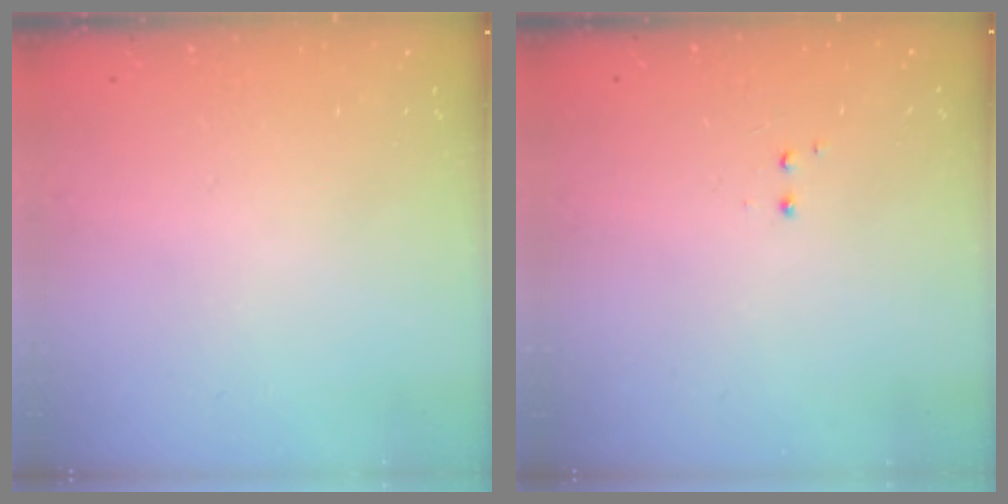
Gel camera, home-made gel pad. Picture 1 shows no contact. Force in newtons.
{"total": 1.2, "press": 1.0, "slide": 0.6}